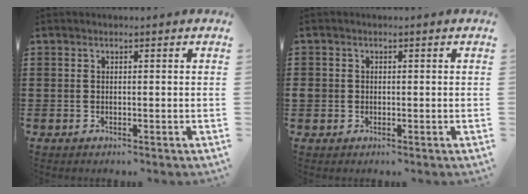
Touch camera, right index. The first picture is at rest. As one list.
[{"total": 1.4, "force": [-0.2, 1.3, 0.4], "torque": [-0.010, 0.006, -0.006]}]